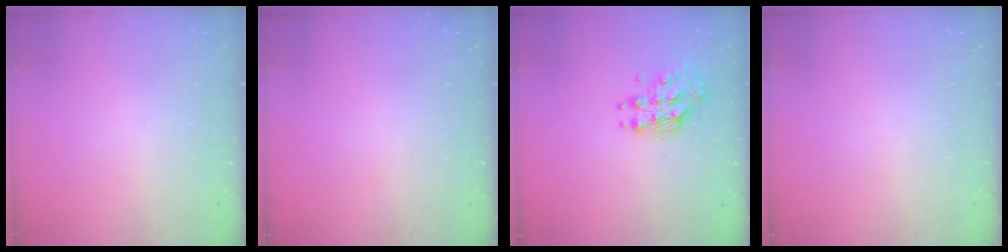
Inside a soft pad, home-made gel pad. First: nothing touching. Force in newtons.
{"total": 0.0}
{"total": 11.8, "press": 11.7, "slide": 0.4}
{"total": 0.0}